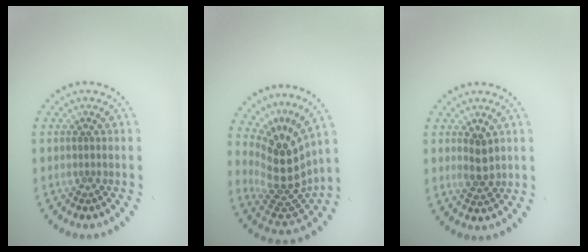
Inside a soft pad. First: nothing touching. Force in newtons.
{"total": 4.9, "press": 3.6, "slide": 3.4}
{"total": 1.8, "press": 1.8, "slide": 0.3}